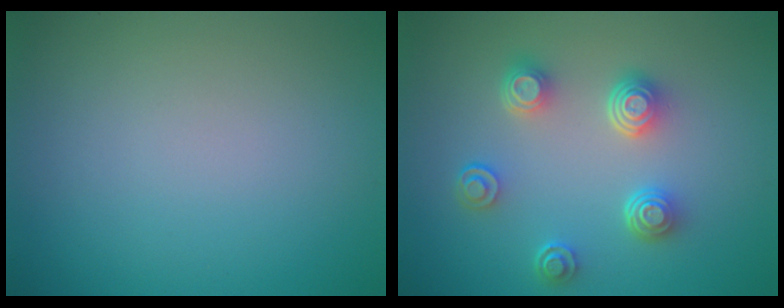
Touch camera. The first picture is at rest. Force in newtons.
{"total": 4.3, "press": 3.2, "slide": 2.8}